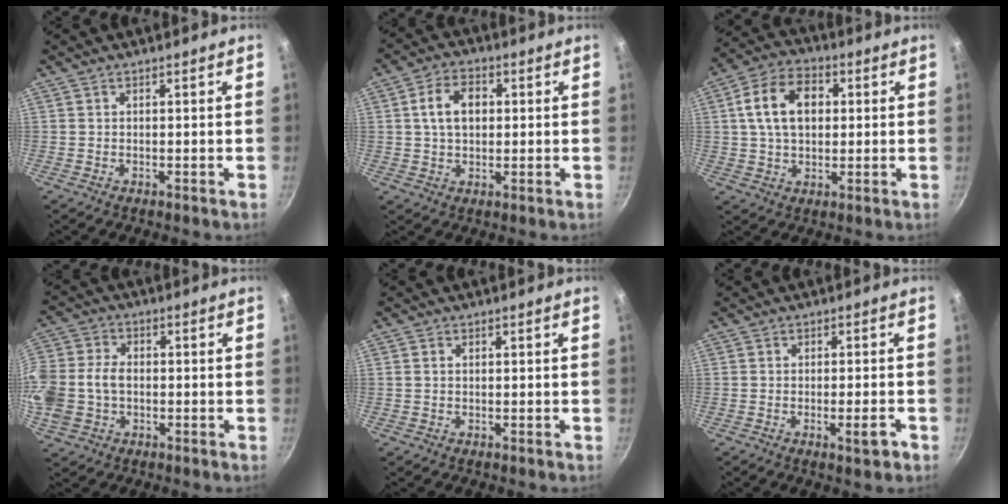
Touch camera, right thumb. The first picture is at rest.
{"total": 7.7, "force": [1.2, 5.4, 5.4], "torque": [-0.077, 0.012, 0.015]}
{"total": 12.3, "force": [2.2, 8.4, 8.6], "torque": [-0.131, 0.015, 0.028]}
{"total": 15.0, "force": [-1.5, 11.4, 9.6], "torque": [-0.226, 0.033, -0.033]}
{"total": 0.8, "force": [0.2, 0.6, 0.6], "torque": [-0.011, 0.002, 0.003]}
{"total": 3.8, "force": [-1.6, 0.8, 3.3], "torque": [-0.042, 0.007, -0.021]}